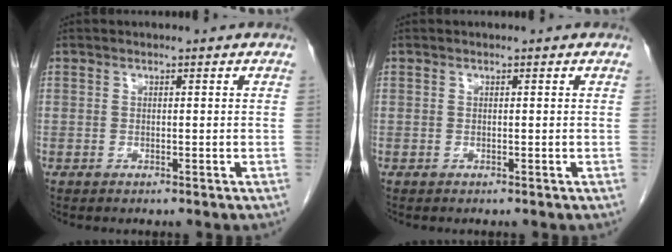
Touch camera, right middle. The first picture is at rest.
{"total": 0.0}